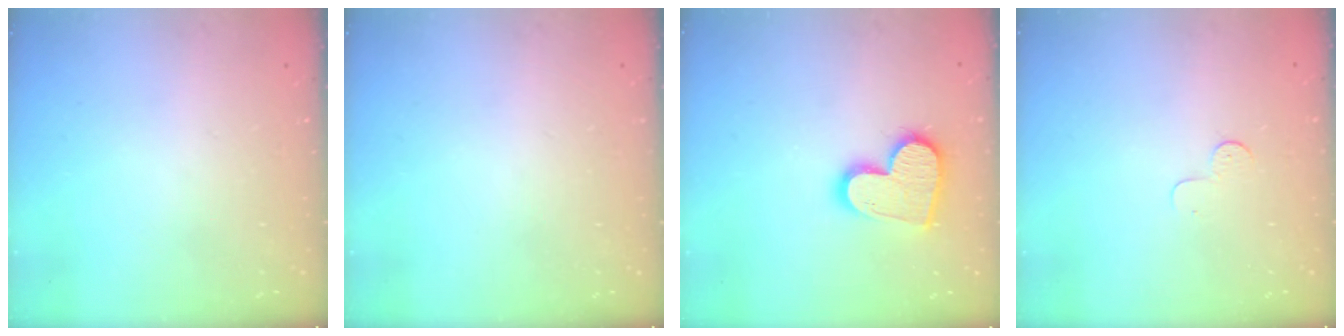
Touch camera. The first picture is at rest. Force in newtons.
{"total": 0.0}
{"total": 15.2, "press": 15.1, "slide": 1.2}
{"total": 3.6, "press": 3.5, "slide": 0.3}